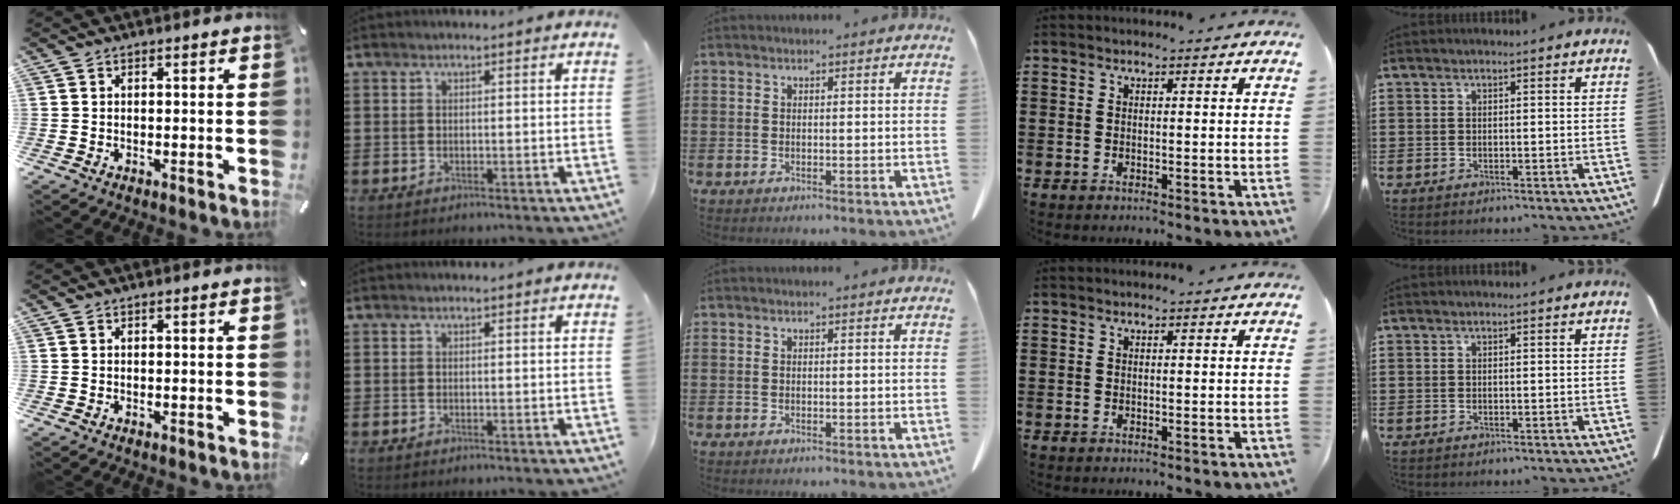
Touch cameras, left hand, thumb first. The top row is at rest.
{}